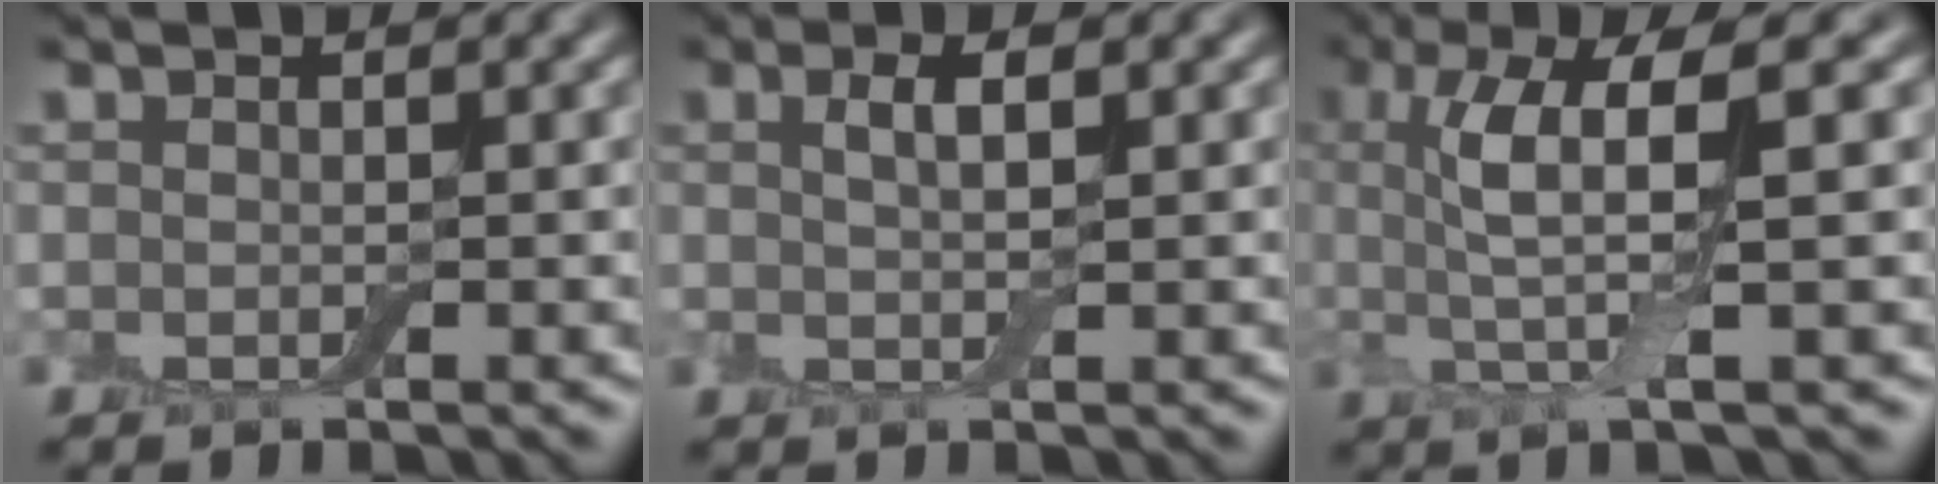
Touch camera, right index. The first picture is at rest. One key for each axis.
{"total": 2.1, "fx": 0.6, "fy": 0.5, "fz": 2.0, "tx": -0.038, "ty": -0.002, "tz": 0.009}
{"total": 6.9, "fx": 1.4, "fy": 1.5, "fz": 6.6, "tx": -0.132, "ty": 0.006, "tz": 0.021}